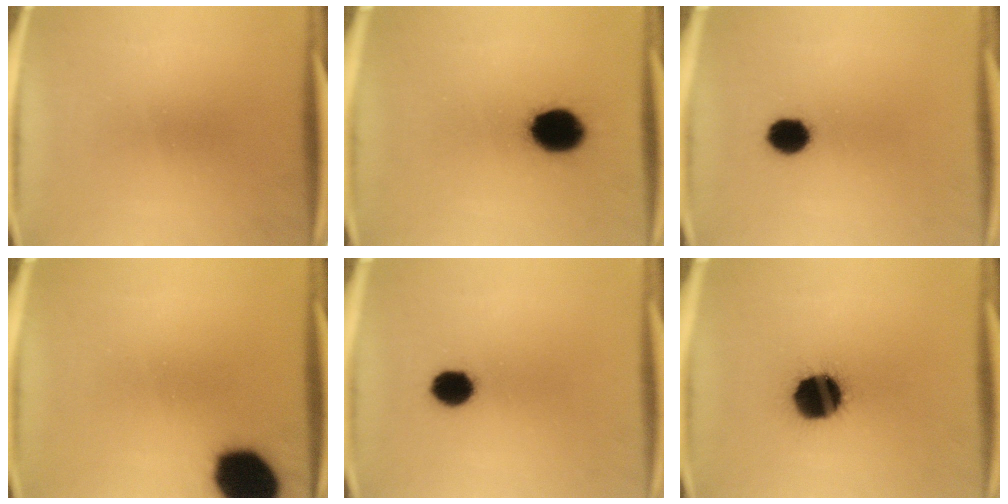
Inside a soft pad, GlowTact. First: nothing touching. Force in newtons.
{"total": 12.0}
{"total": 6.2}
{"total": 16.5}
{"total": 6.2}
{"total": 16.2}